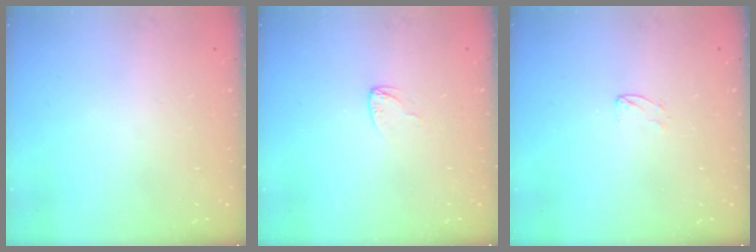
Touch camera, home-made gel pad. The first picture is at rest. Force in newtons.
{"total": 2.7, "press": 2.7, "slide": 0.2}
{"total": 3.5, "press": 3.5, "slide": 0.4}